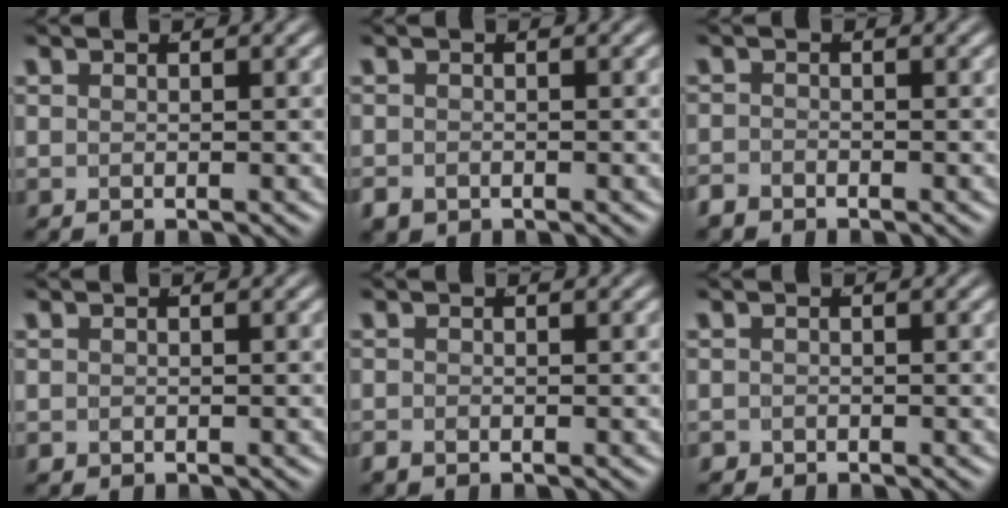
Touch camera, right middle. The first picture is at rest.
{"total": 1.8, "force": [-1.4, 1.0, 0.5], "torque": [-0.011, -0.017, -0.014]}
{"total": 1.5, "force": [-1.5, 0.4, 0.1], "torque": [0.002, -0.011, -0.024]}
{"total": 0.7, "force": [-0.5, 0.4, 0.2], "torque": [-0.007, -0.011, -0.002]}
{"total": 1.1, "force": [-1.0, 0.5, 0.3], "torque": [-0.004, -0.010, -0.013]}
{"total": 1.1, "force": [-1.0, 0.4, -0.1], "torque": [0.002, -0.014, -0.011]}